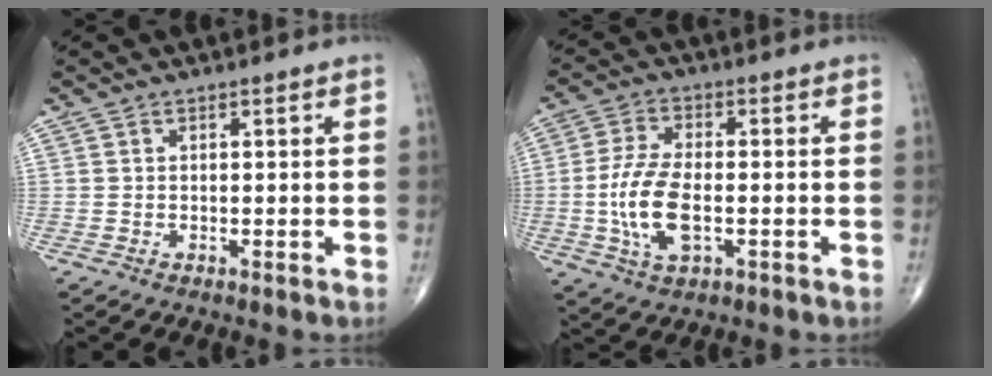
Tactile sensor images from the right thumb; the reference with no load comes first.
{"total": 10.6, "force": [-1.8, 4.9, 9.2], "torque": [-0.192, 0.006, -0.035]}